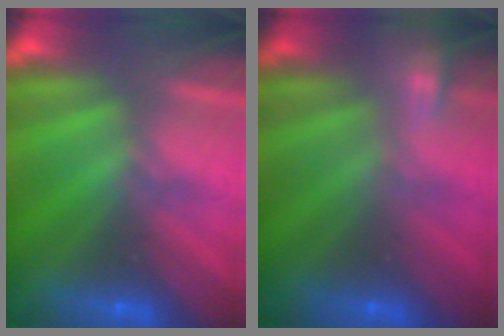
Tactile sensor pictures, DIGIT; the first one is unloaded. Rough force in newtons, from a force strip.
{"total": 2.1}